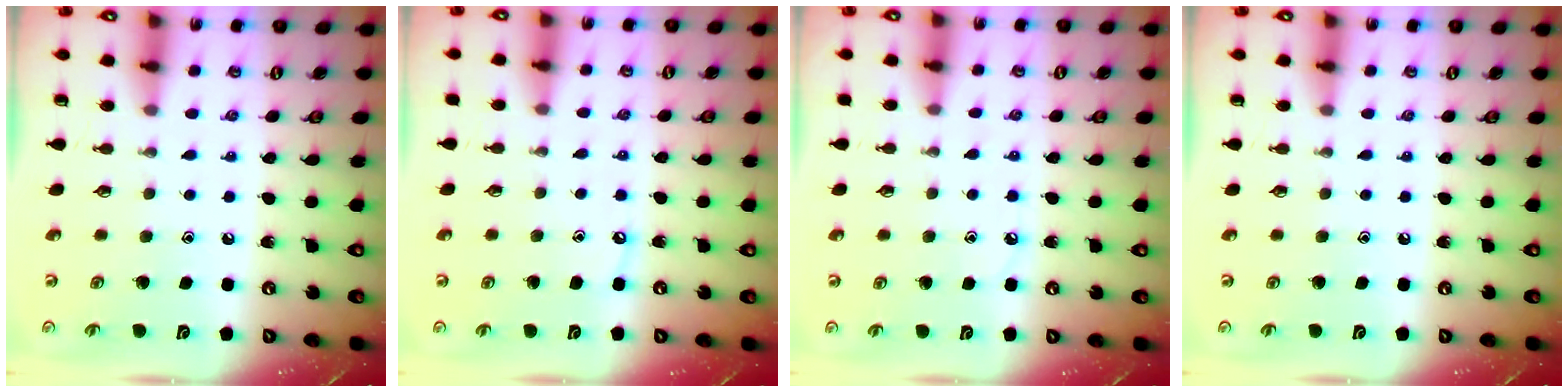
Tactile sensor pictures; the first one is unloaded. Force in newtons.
{"total": 3.5, "press": 3.5, "slide": 0.5}
{"total": 3.5, "press": 3.5, "slide": 0.5}
{"total": 0.0}